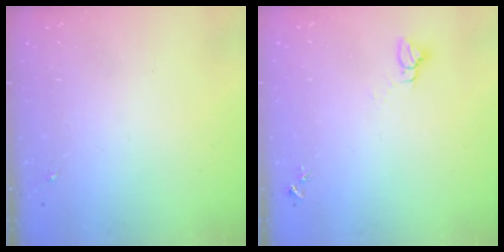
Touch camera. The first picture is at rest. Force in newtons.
{"total": 2.8, "press": 2.8, "slide": 0.1}